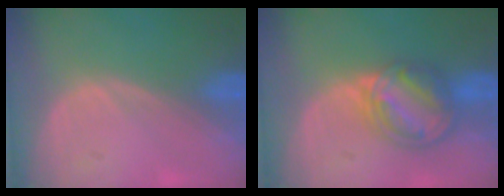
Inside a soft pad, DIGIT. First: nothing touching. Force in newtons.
{"total": 7.5, "press": 6.6, "slide": 3.6}